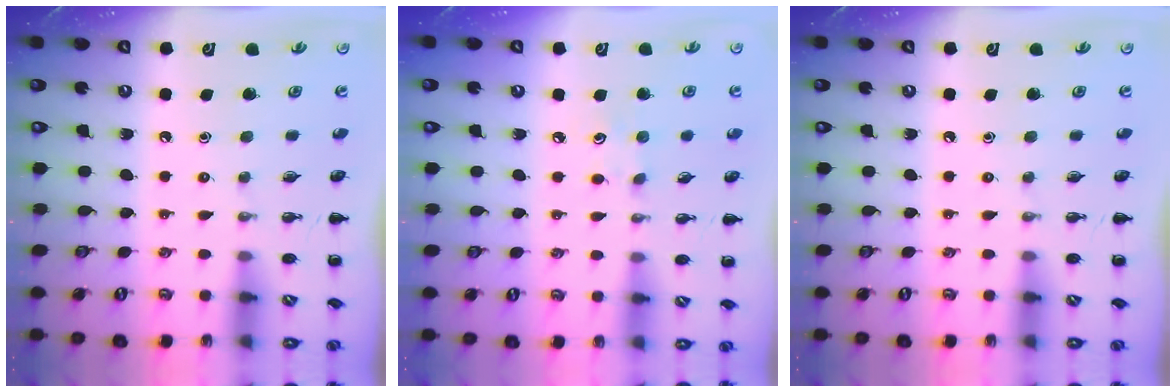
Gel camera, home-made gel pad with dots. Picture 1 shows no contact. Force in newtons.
{"total": 5.4, "press": 5.2, "slide": 1.3}
{"total": 0.0}